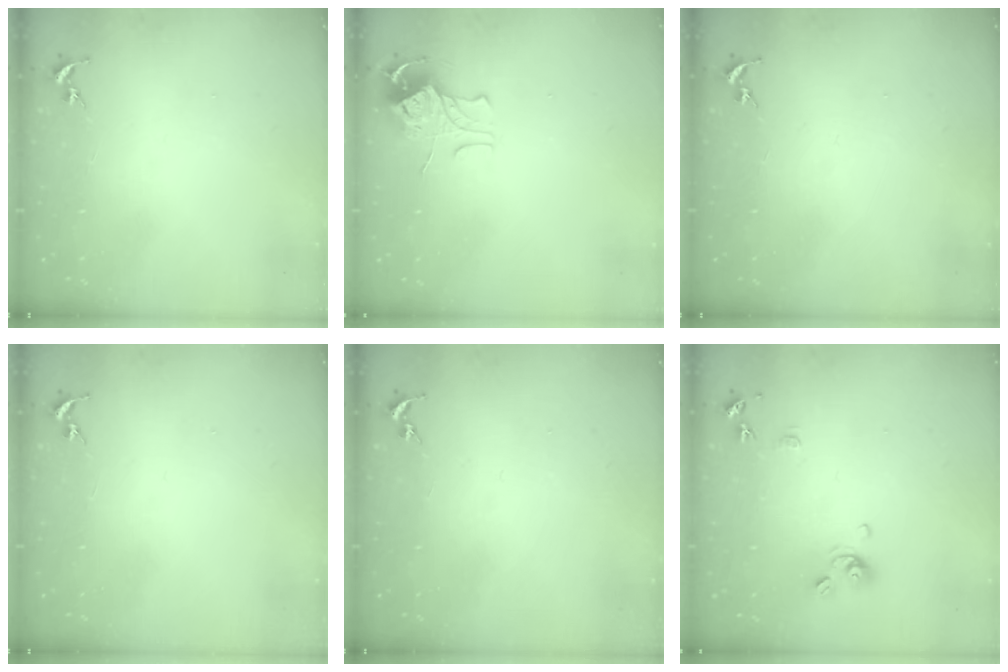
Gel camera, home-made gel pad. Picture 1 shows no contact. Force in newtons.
{"total": 8.8, "press": 8.8, "slide": 0.7}
{"total": 0.0}
{"total": 0.0}
{"total": 0.0}
{"total": 9.4, "press": 9.4, "slide": 0.9}